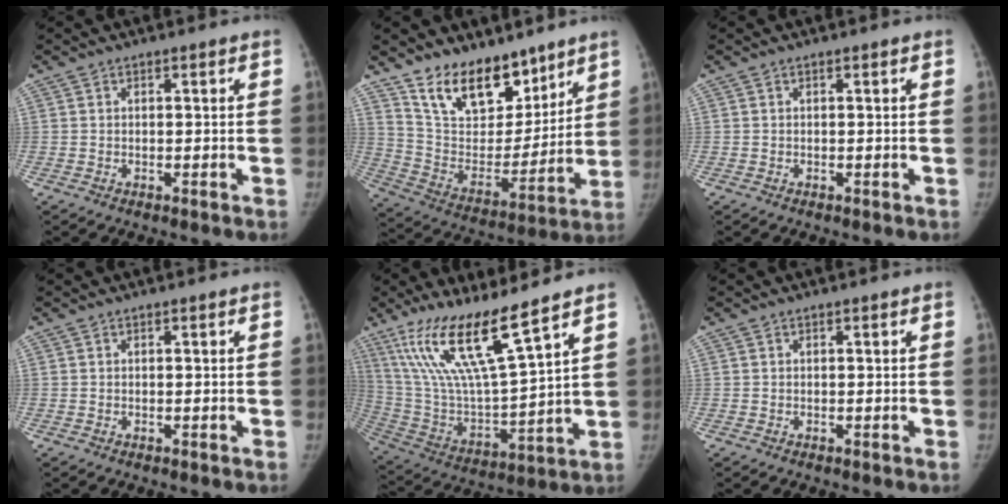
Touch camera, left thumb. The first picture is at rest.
{"total": 18.1, "force": [13.0, 9.4, 8.3], "torque": [-0.088, -0.078, 0.235]}
{"total": 0.0}
{"total": 0.0}
{"total": 18.7, "force": [12.2, 2.7, 13.9], "torque": [-0.258, -0.064, 0.241]}
{"total": 0.0}